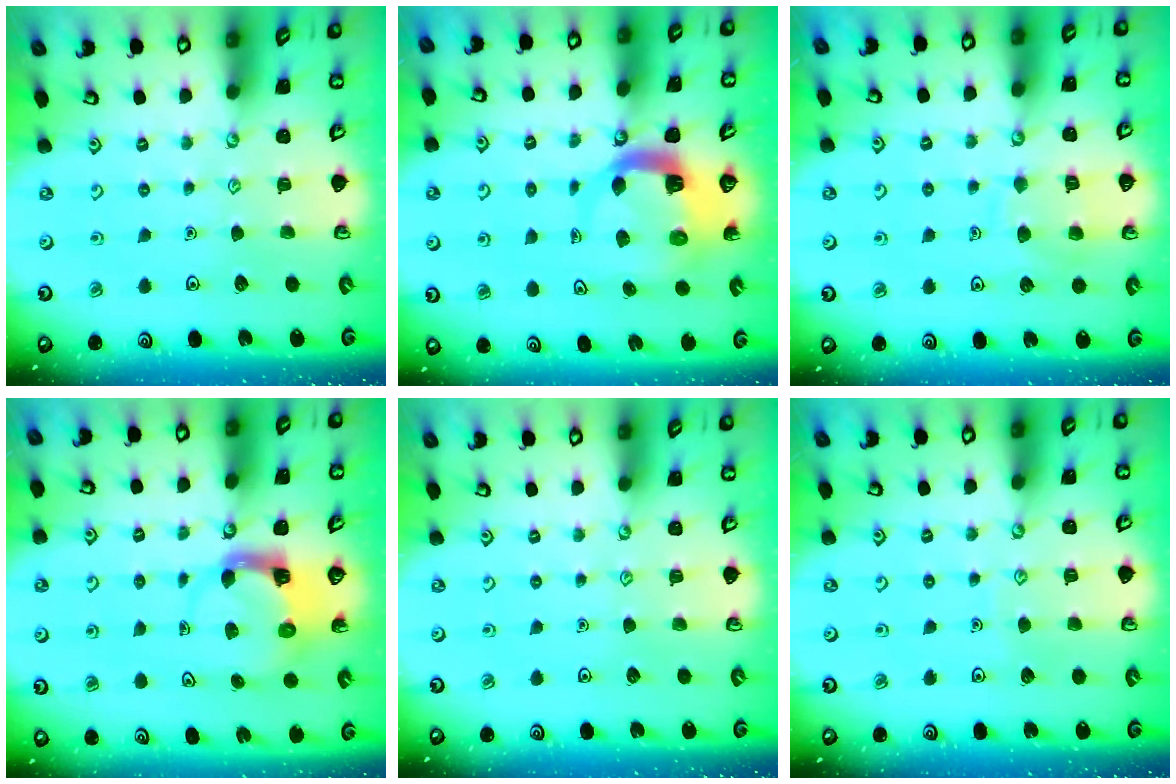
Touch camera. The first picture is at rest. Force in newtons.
{"total": 5.8, "press": 5.7, "slide": 0.7}
{"total": 8.3, "press": 8.2, "slide": 0.8}
{"total": 3.9, "press": 3.9, "slide": 0.4}
{"total": 0.0}
{"total": 3.4, "press": 3.4, "slide": 0.3}